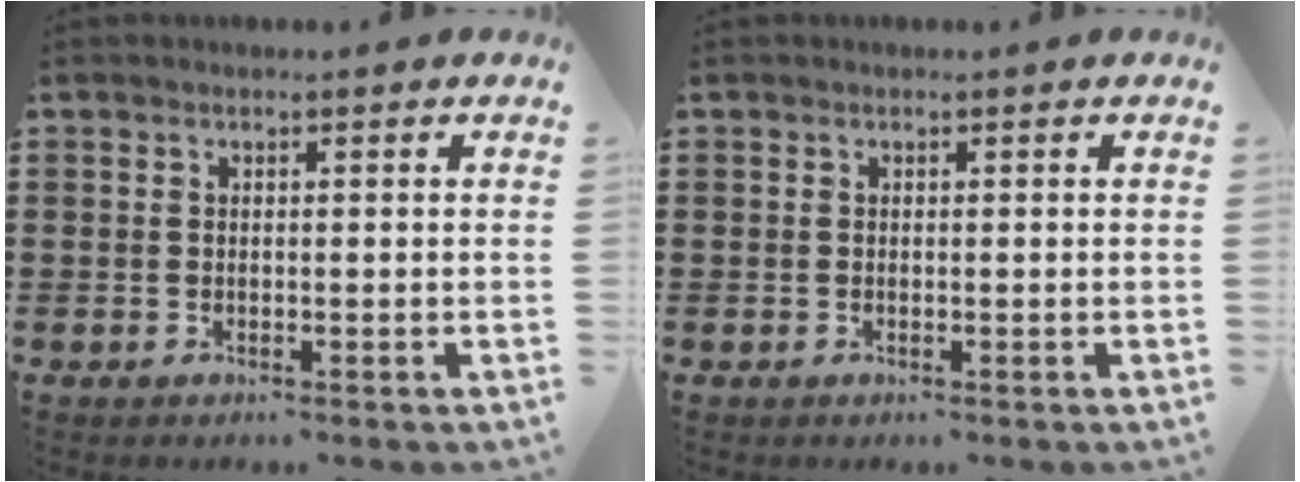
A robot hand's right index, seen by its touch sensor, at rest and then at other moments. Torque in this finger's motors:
{"motor_torque": [-0.01, 0.00, 0.02, -0.01]}